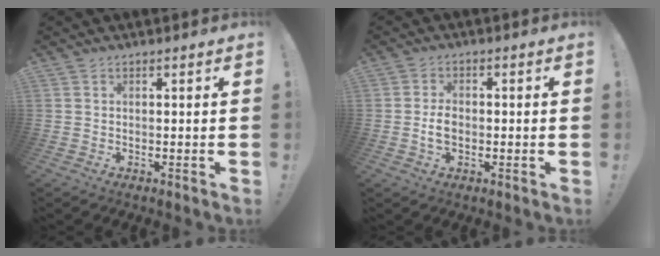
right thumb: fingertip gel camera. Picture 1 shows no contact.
{"total": 4.1, "force": [-0.7, 2.6, 3.1], "torque": [-0.044, 0.002, -0.015]}